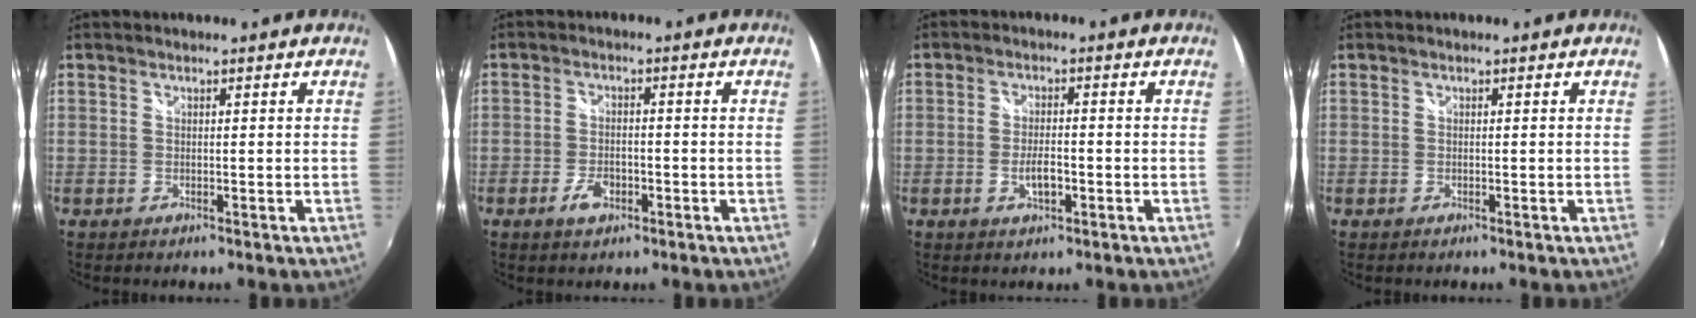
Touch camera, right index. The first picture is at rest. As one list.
[{"total": 4.2, "force": [-2.1, 2.3, 2.8], "torque": [-0.063, -0.002, -0.037]}, {"total": 4.2, "force": [-1.4, 1.7, 3.5], "torque": [-0.069, -0.003, -0.025]}, {"total": 0.0}]